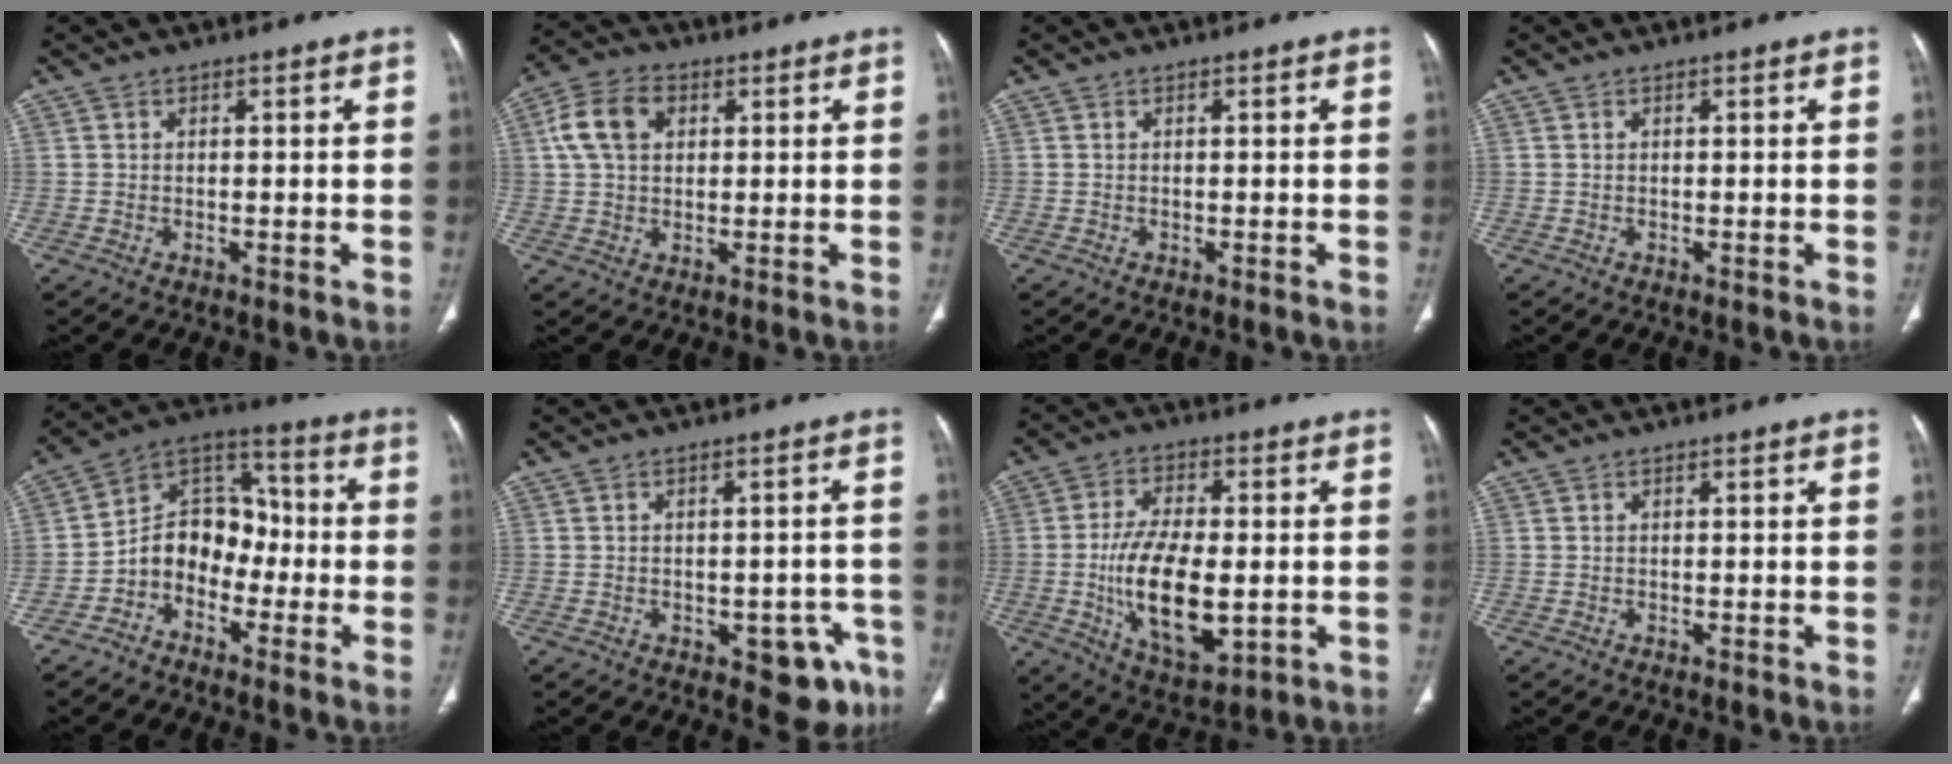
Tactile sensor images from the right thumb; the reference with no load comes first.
{"total": 8.6, "force": [2.4, 6.0, 5.7], "torque": [-0.106, 0.013, 0.040]}
{"total": 0.0}
{"total": 0.0}
{"total": 10.8, "force": [-3.9, 8.3, 5.7], "torque": [-0.063, 0.066, -0.084]}
{"total": 7.3, "force": [-3.7, 4.1, 4.8], "torque": [-0.020, 0.020, -0.039]}
{"total": 15.9, "force": [-2.2, 7.7, 13.8], "torque": [-0.233, -0.009, -0.027]}
{"total": 0.0}